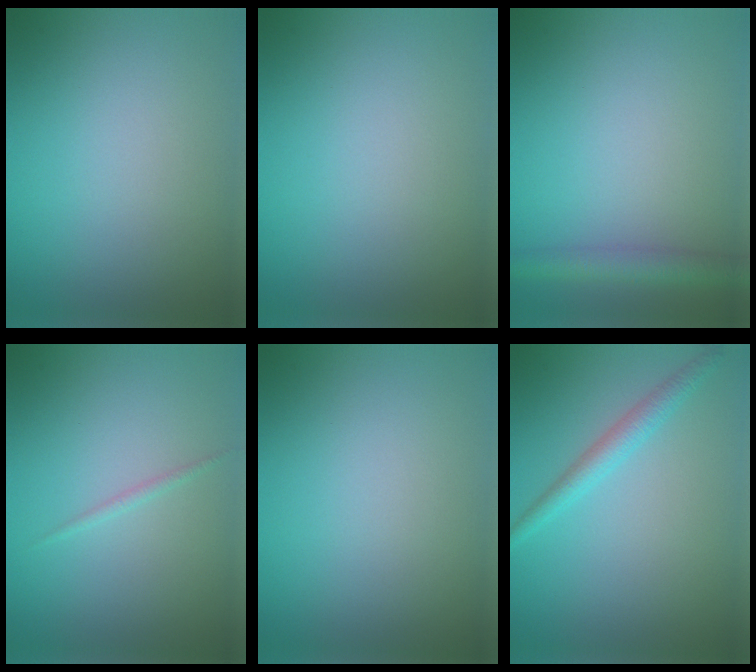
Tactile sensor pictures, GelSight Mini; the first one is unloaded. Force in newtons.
{"total": 0.0}
{"total": 2.7, "press": 2.7, "slide": 0.1}
{"total": 0.6, "press": 0.6, "slide": 0.1}
{"total": 0.0}
{"total": 2.2, "press": 2.2, "slide": 0.1}